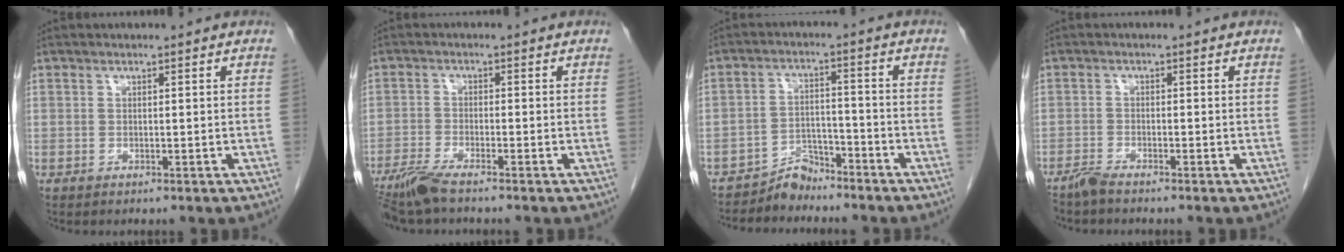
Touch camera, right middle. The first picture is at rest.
{"total": 4.9, "force": [-4.1, 0.1, 2.8], "torque": [-0.059, -0.016, -0.082]}
{"total": 4.2, "force": [-4.0, 1.2, -0.4], "torque": [0.011, 0.004, -0.071]}
{"total": 1.9, "force": [-1.8, -0.1, 0.6], "torque": [-0.019, -0.005, -0.037]}